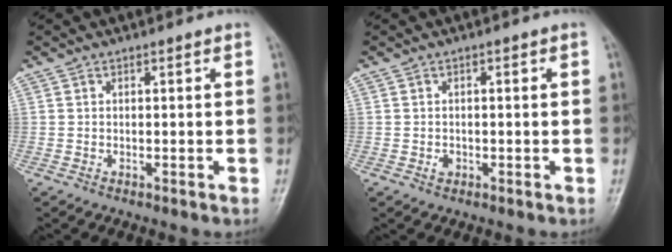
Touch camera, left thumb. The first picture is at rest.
{"total": 1.4, "force": [-0.5, 1.1, 0.7], "torque": [-0.004, 0.003, -0.008]}